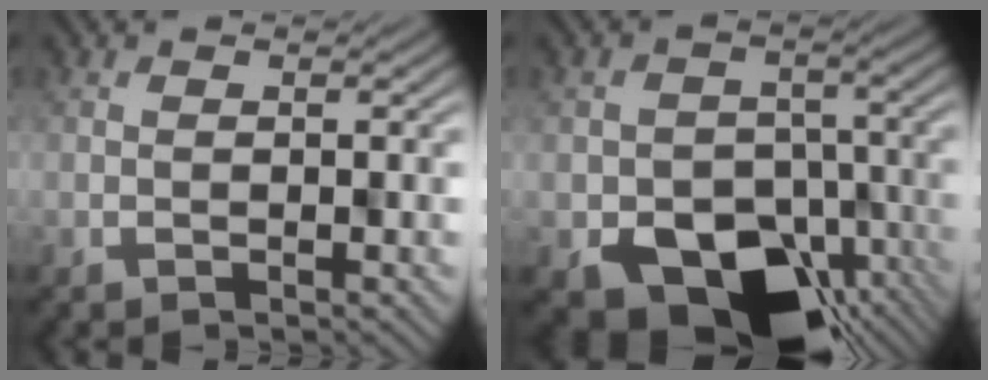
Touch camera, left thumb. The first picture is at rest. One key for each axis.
{"total": 15.0, "fx": -7.5, "fy": 10.1, "fz": 8.1, "tx": -0.127, "ty": -0.044, "tz": -0.097}